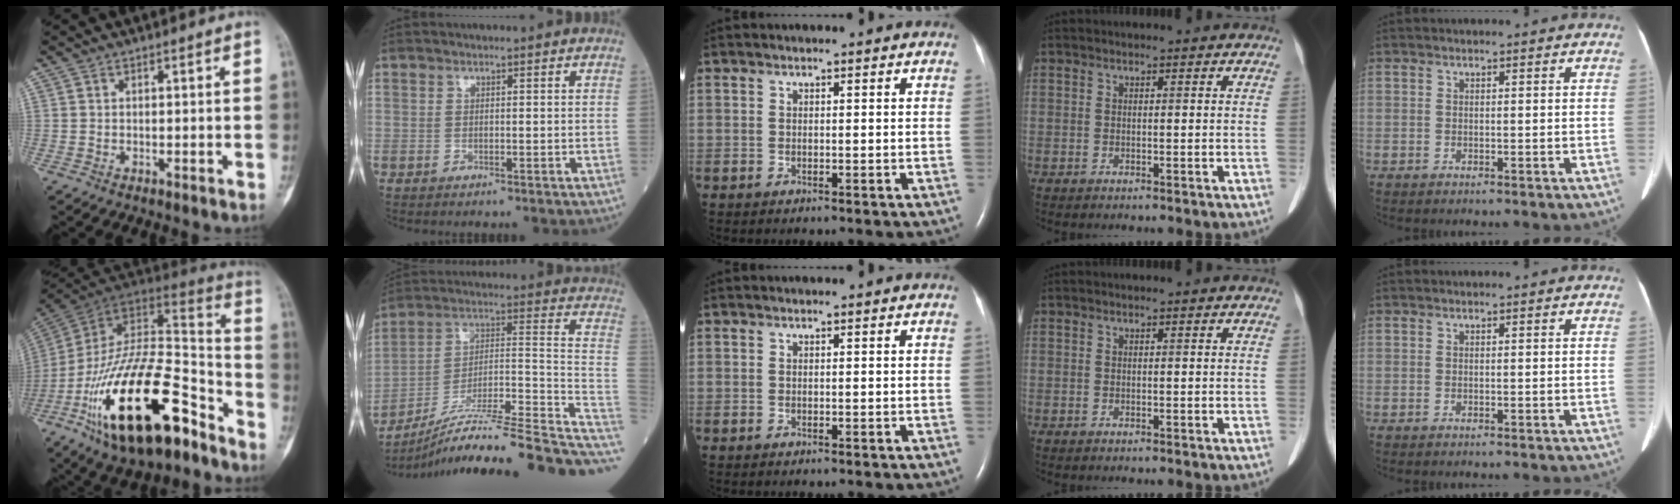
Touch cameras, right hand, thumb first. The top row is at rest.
{"thumb": {"total": 31.3, "force": [-16.3, 12.9, 23.4], "torque": [-0.406, 0.063, -0.270]}, "index": {"total": 24.9, "force": [-20.2, -0.5, 14.6], "torque": [-0.170, 0.017, -0.320]}}